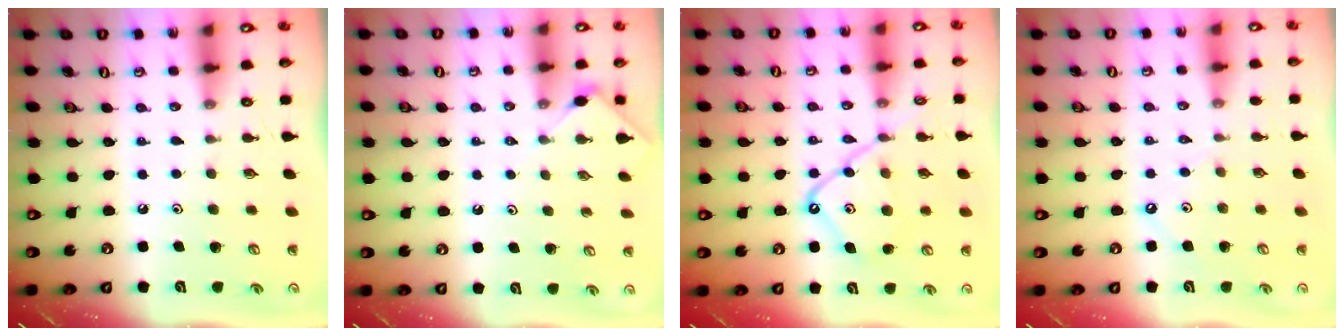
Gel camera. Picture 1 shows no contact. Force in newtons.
{"total": 4.5, "press": 4.4, "slide": 0.4}
{"total": 13.8, "press": 13.7, "slide": 1.2}
{"total": 1.0, "press": 0.9, "slide": 0.2}